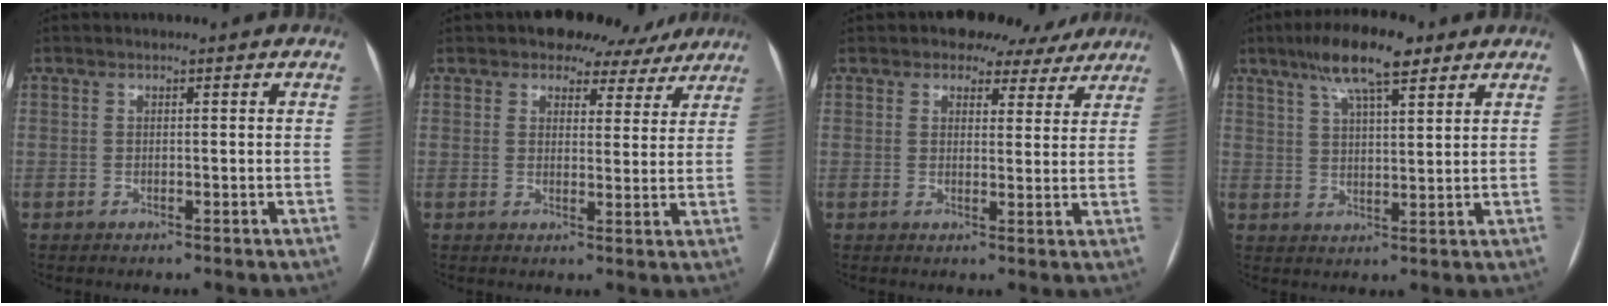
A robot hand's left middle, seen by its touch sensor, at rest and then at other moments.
{"total": 7.7, "force": [6.3, 4.3, 1.1], "torque": [0.006, 0.006, 0.066]}
{"total": 6.8, "force": [5.4, 3.9, 1.1], "torque": [0.000, 0.007, 0.057]}
{"total": 9.9, "force": [6.5, 2.4, 7.1], "torque": [-0.127, 0.017, 0.109]}